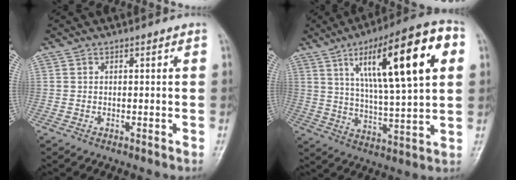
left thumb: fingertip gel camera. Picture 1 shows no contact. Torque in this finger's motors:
{"motor_torque": [2.35, 2.35, 1.46, -1.31, 0.40]}